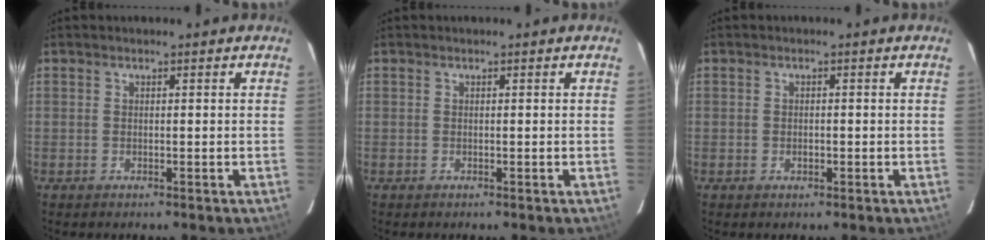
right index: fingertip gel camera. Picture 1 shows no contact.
{"total": 0.0}
{"total": 1.1, "force": [-0.3, 0.9, 0.7], "torque": [-0.011, 0.002, -0.006]}